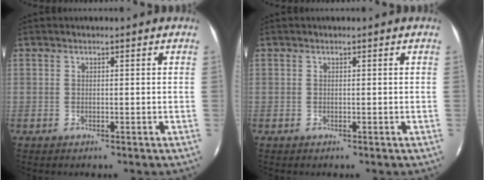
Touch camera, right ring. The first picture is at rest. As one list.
[{"total": 0.0}]